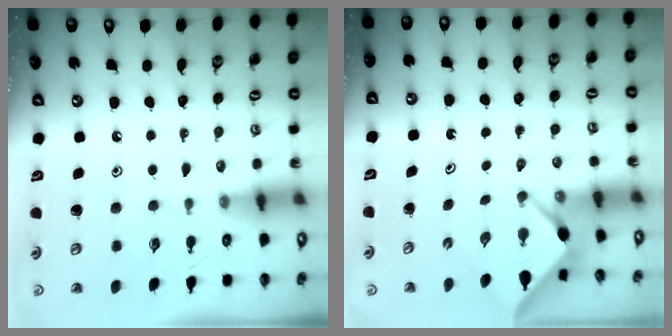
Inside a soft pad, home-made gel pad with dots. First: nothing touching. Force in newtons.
{"total": 3.2, "press": 3.2, "slide": 0.3}